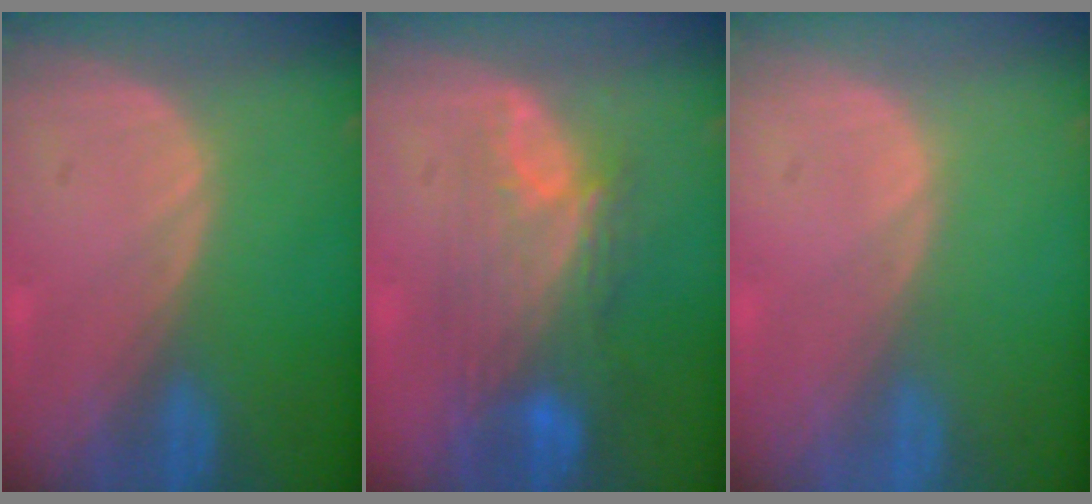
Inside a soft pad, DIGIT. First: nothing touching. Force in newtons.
{"total": 9.5, "press": 8.1, "slide": 4.9}
{"total": 0.0}